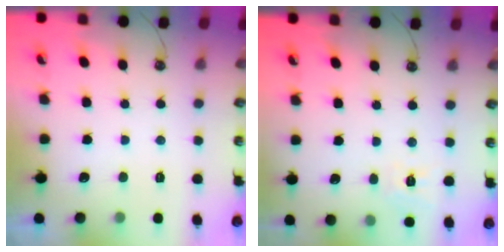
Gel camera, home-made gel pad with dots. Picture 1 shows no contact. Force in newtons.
{"total": 7.0, "press": 6.9, "slide": 0.8}